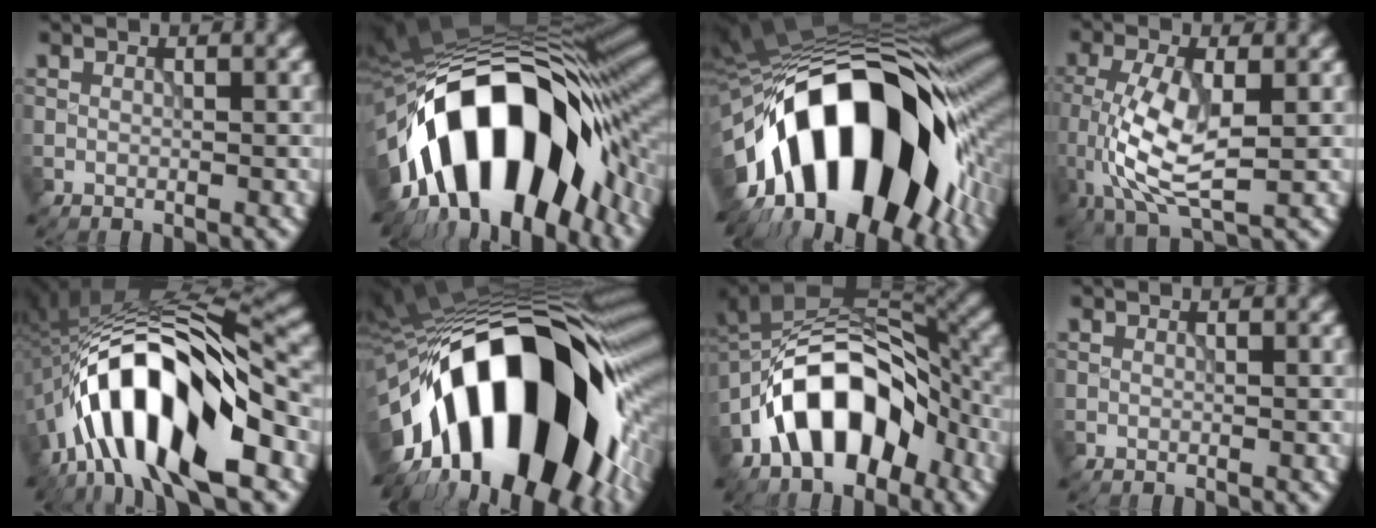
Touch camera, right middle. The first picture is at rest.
{"total": 16.4, "force": [-5.9, 8.2, 13.0], "torque": [-0.190, 0.016, -0.095]}
{"total": 19.0, "force": [-5.9, 9.8, 15.2], "torque": [-0.234, 0.001, -0.088]}
{"total": 7.4, "force": [-1.1, 3.2, 6.6], "torque": [-0.151, -0.001, -0.019]}
{"total": 14.6, "force": [-5.4, 5.0, 12.6], "torque": [-0.214, 0.020, -0.093]}
{"total": 20.7, "force": [-5.2, 10.2, 17.2], "torque": [-0.267, -0.006, -0.080]}
{"total": 12.4, "force": [-5.3, 7.4, 8.5], "torque": [-0.127, 0.012, -0.098]}
{"total": 0.0}